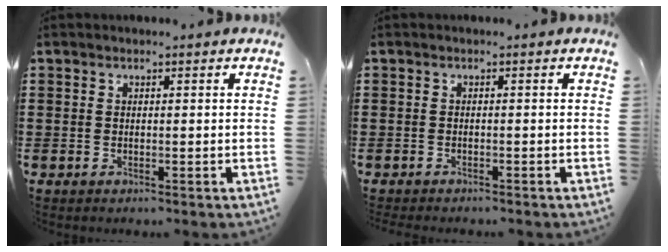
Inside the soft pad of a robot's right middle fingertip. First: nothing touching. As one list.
[{"total": 0.8, "force": [-0.8, 0.0, 0.0], "torque": [-0.003, -0.002, -0.016]}]